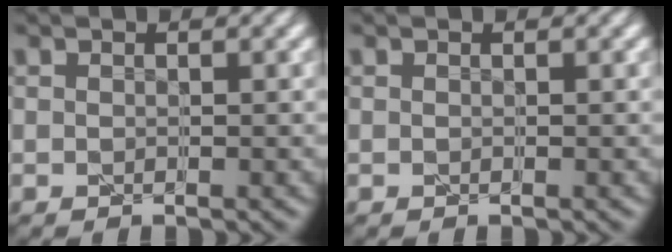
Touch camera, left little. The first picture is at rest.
{"total": 0.0}